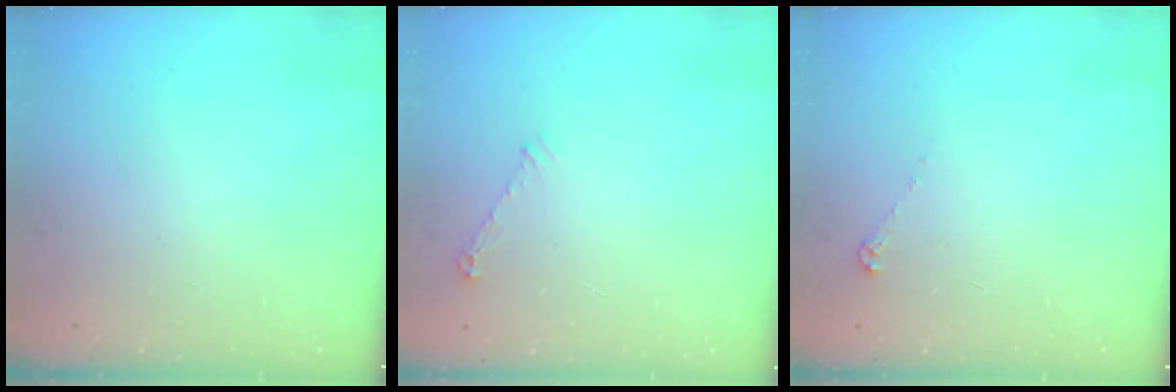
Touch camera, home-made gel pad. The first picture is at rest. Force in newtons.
{"total": 4.9, "press": 4.9, "slide": 0.5}
{"total": 4.3, "press": 4.2, "slide": 0.6}